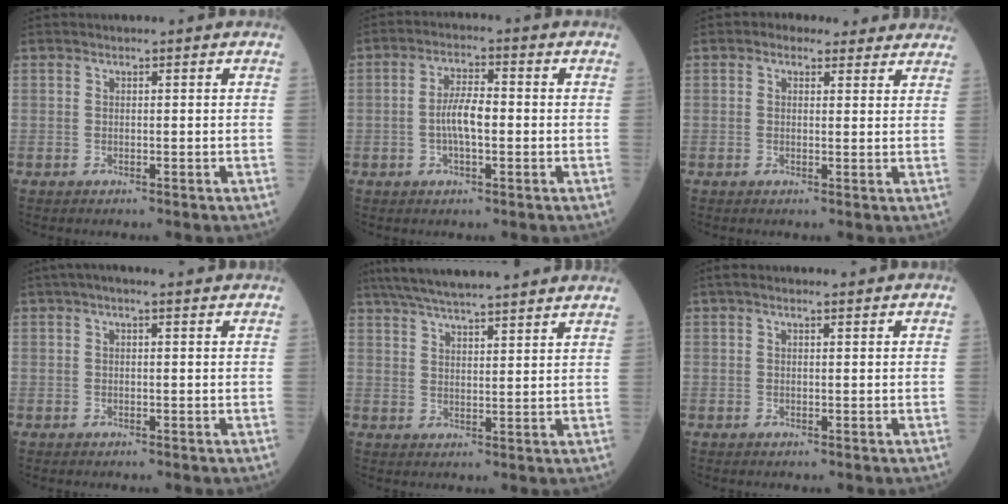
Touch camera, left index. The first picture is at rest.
{"total": 5.3, "force": [-0.7, 1.6, 5.0], "torque": [-0.107, 0.007, -0.017]}
{"total": 5.6, "force": [4.6, 2.9, 1.5], "torque": [-0.009, 0.019, 0.049]}
{"total": 3.4, "force": [2.4, 0.7, 2.3], "torque": [-0.041, 0.032, 0.034]}
{"total": 16.9, "force": [14.8, 1.4, 8.1], "torque": [-0.137, 0.039, 0.213]}
{"total": 1.7, "force": [1.2, 0.4, 1.2], "torque": [-0.028, 0.018, 0.018]}